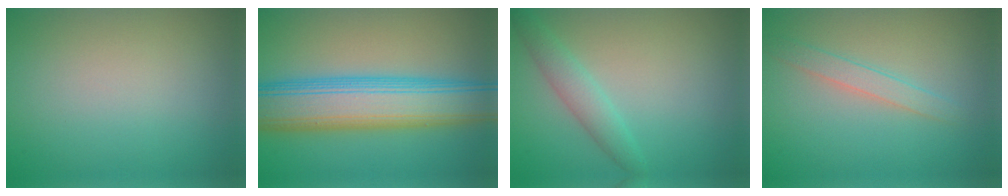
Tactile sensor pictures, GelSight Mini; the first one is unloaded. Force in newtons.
{"total": 10.5, "press": 10.5, "slide": 0.3}
{"total": 2.4, "press": 2.4, "slide": 0.0}
{"total": 2.1, "press": 2.1, "slide": 0.1}